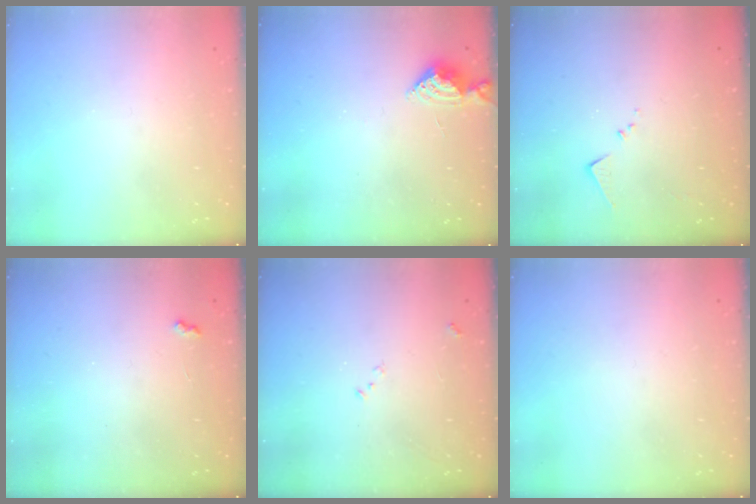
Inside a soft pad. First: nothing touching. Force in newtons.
{"total": 5.1, "press": 5.1, "slide": 0.8}
{"total": 6.4, "press": 6.4, "slide": 0.4}
{"total": 3.2, "press": 3.1, "slide": 0.5}
{"total": 7.6, "press": 7.5, "slide": 0.9}
{"total": 0.0}